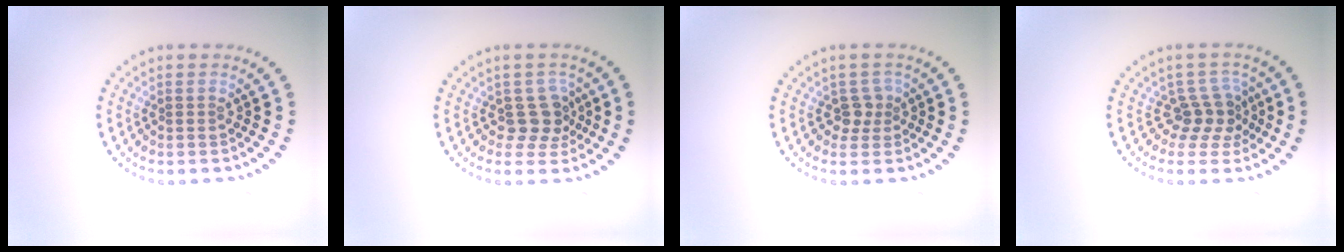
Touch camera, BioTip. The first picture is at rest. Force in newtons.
{"total": 2.5, "press": 1.9, "slide": 1.5}
{"total": 1.7, "press": 1.3, "slide": 1.1}
{"total": 2.6, "press": 1.9, "slide": 1.7}